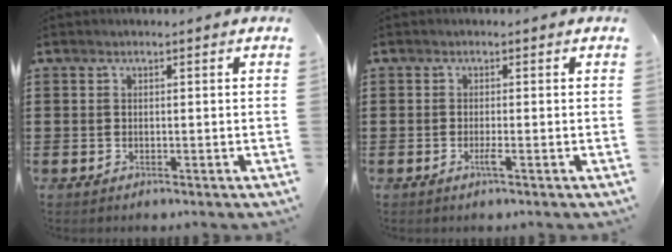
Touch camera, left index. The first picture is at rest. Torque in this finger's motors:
{"motor_torque": [0.03, 0.00, 0.00, 0.04]}